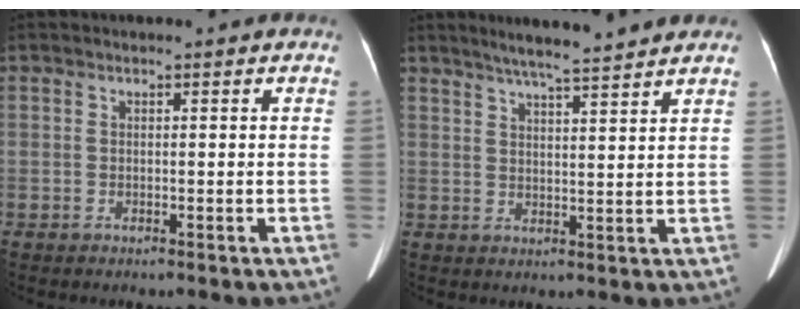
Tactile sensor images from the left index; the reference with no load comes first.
{"total": 8.2, "force": [7.2, -0.2, 4.0], "torque": [-0.068, 0.013, 0.106]}